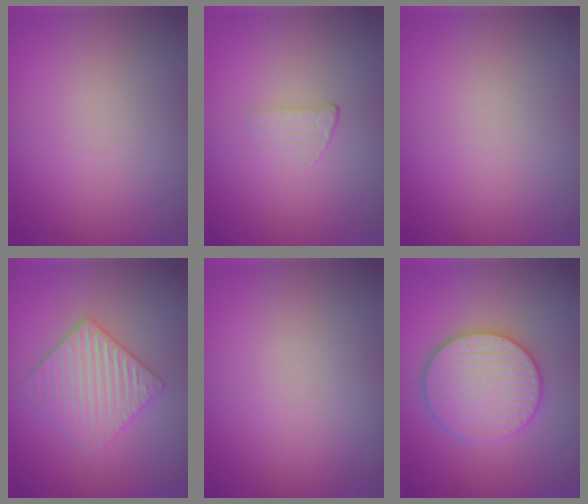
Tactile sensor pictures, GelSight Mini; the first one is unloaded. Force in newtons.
{"total": 1.0, "press": 0.3, "slide": 1.0}
{"total": 0.0}
{"total": 3.5, "press": 3.4, "slide": 0.7}
{"total": 0.0}
{"total": 5.9, "press": 5.8, "slide": 1.1}